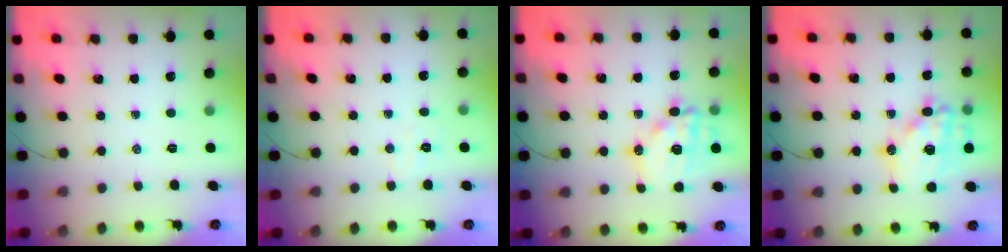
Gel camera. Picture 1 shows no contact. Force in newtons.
{"total": 3.2, "press": 3.1, "slide": 0.8}
{"total": 15.6, "press": 15.2, "slide": 3.6}
{"total": 16.3, "press": 16.0, "slide": 3.4}